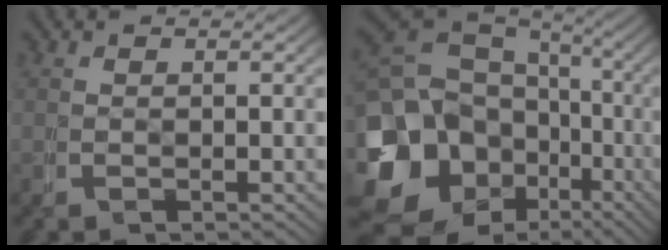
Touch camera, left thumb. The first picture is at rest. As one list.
[{"total": 16.3, "force": [-4.2, 13.3, 8.5], "torque": [-0.188, -0.059, -0.055]}]